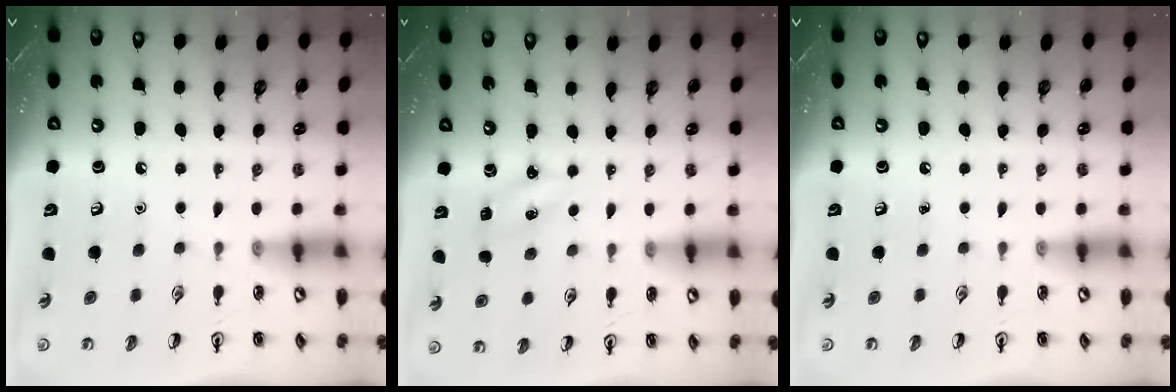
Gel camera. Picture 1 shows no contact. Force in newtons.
{"total": 2.9, "press": 2.7, "slide": 0.9}
{"total": 0.0}